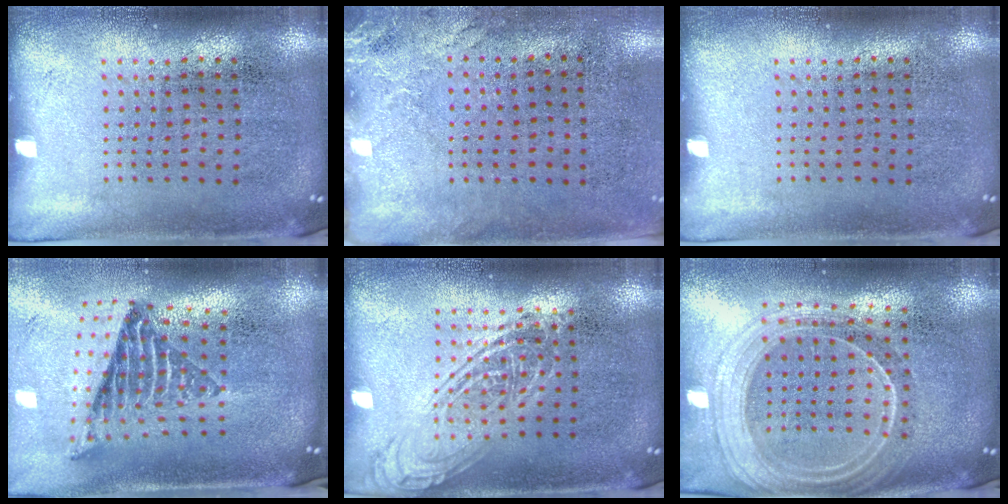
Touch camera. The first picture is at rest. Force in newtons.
{"total": 2.6, "press": 2.1, "slide": 1.5}
{"total": 0.0}
{"total": 2.1, "press": 1.4, "slide": 1.5}
{"total": 2.6, "press": 2.6, "slide": 0.3}
{"total": 2.3, "press": 2.0, "slide": 1.1}